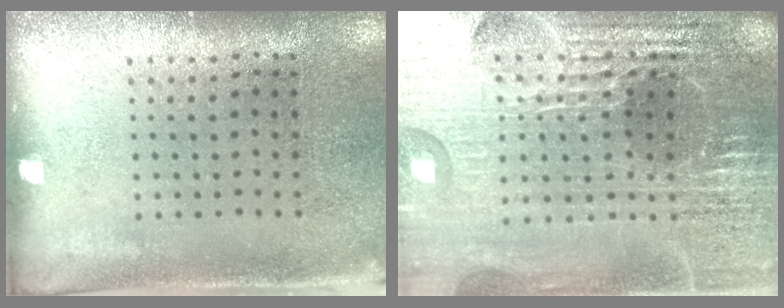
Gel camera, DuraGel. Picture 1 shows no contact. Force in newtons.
{"total": 6.1, "press": 5.4, "slide": 2.8}